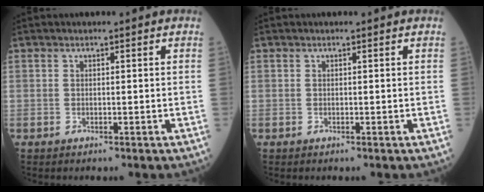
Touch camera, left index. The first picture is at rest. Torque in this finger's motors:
{"motor_torque": [0.00, 0.00, 0.00, 0.00]}